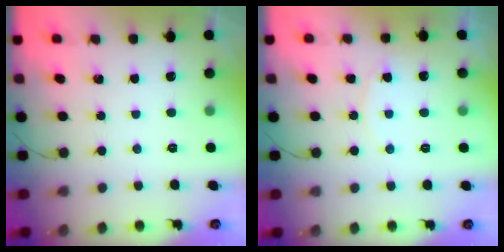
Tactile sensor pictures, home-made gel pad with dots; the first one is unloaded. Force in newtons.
{"total": 5.6, "press": 5.6, "slide": 0.6}